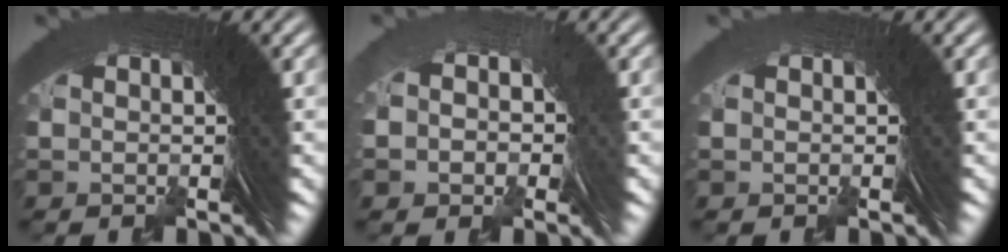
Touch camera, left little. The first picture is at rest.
{"total": 1.4, "force": [-0.7, 1.1, 0.3], "torque": [-0.011, 0.002, -0.017]}
{"total": 0.7, "force": [-0.4, -0.4, -0.5], "torque": [0.013, 0.005, -0.006]}